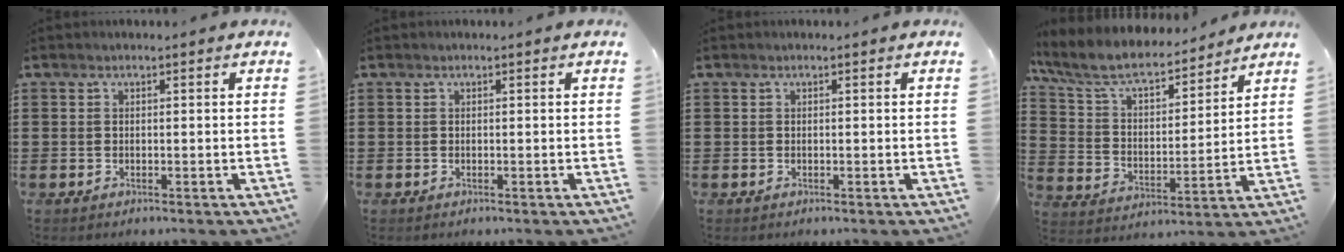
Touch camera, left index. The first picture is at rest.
{"total": 0.0}
{"total": 0.0}
{"total": 7.8, "force": [7.0, 1.8, 3.1], "torque": [-0.091, -0.040, 0.119]}